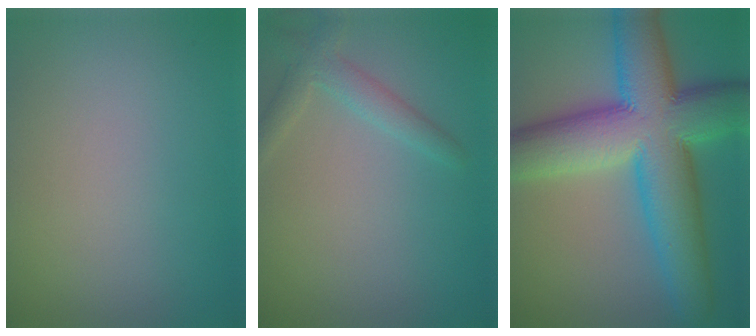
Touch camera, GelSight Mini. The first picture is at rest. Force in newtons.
{"total": 2.4, "press": 2.3, "slide": 0.1}
{"total": 14.0, "press": 14.0, "slide": 0.1}